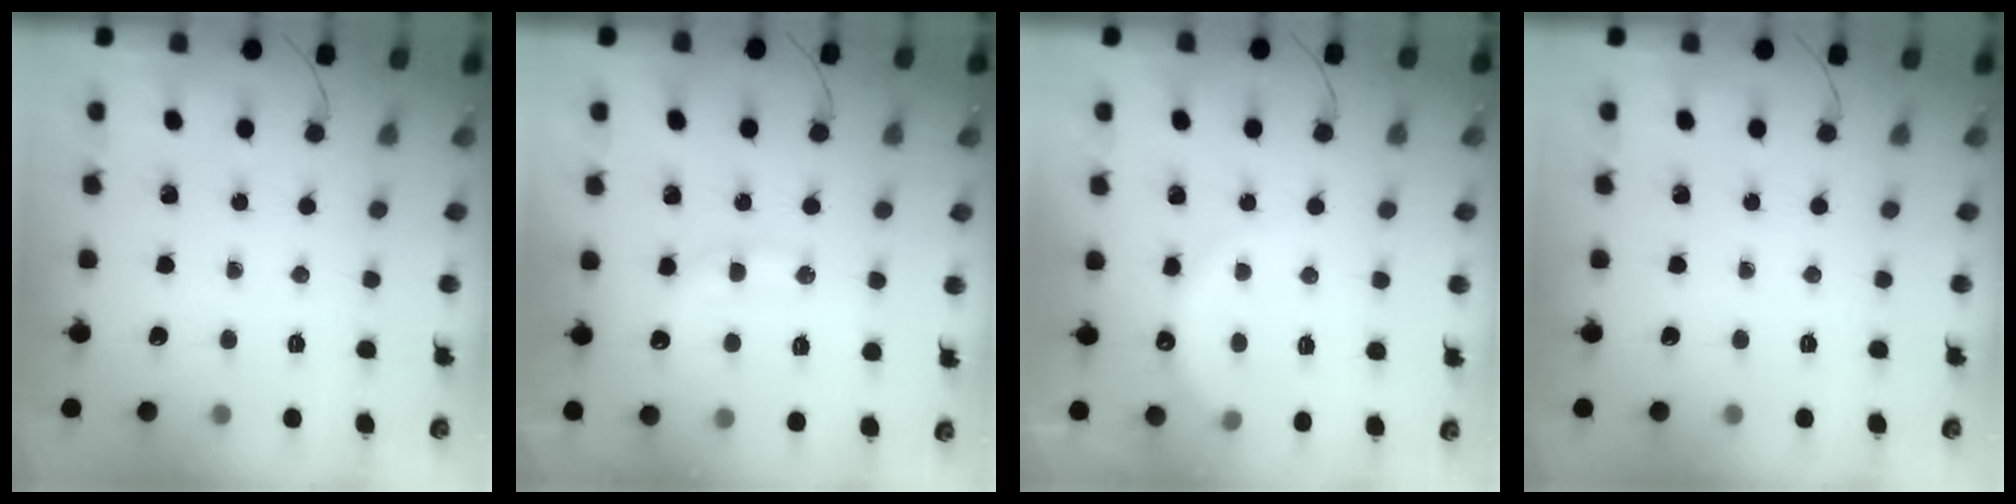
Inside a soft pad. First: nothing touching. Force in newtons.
{"total": 13.2, "press": 13.2, "slide": 0.8}
{"total": 6.6, "press": 6.4, "slide": 1.4}
{"total": 0.0}